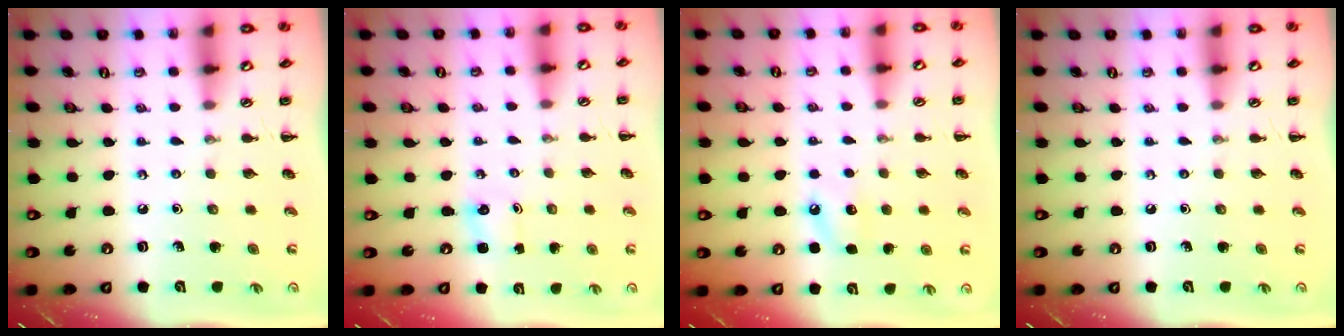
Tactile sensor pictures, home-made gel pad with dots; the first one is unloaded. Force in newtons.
{"total": 0.9, "press": 0.8, "slide": 0.2}
{"total": 6.5, "press": 6.2, "slide": 1.9}
{"total": 0.0}